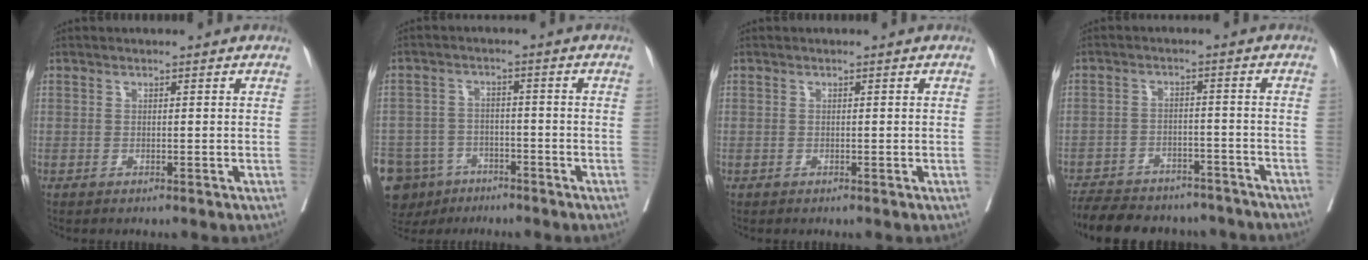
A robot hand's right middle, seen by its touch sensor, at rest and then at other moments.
{"total": 14.7, "force": [-9.2, 10.3, 5.0], "torque": [-0.142, -0.002, -0.136]}
{"total": 0.0}
{"total": 17.4, "force": [-15.4, 5.8, 5.9], "torque": [-0.143, -0.002, -0.209]}